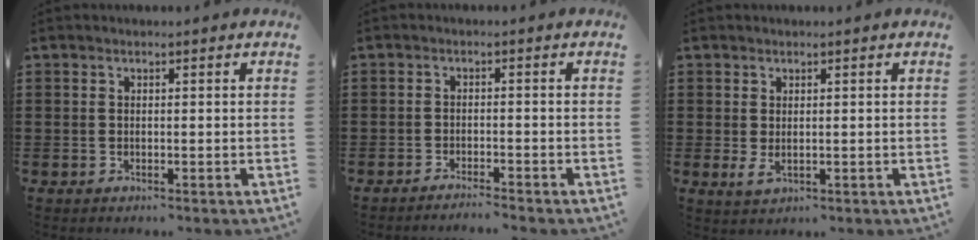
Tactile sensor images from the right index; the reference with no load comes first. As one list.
[{"total": 1.9, "force": [-1.9, -0.2, 0.3], "torque": [-0.007, 0.002, -0.038]}, {"total": 1.8, "force": [0.4, 0.8, 1.6], "torque": [-0.039, -0.002, 0.005]}]